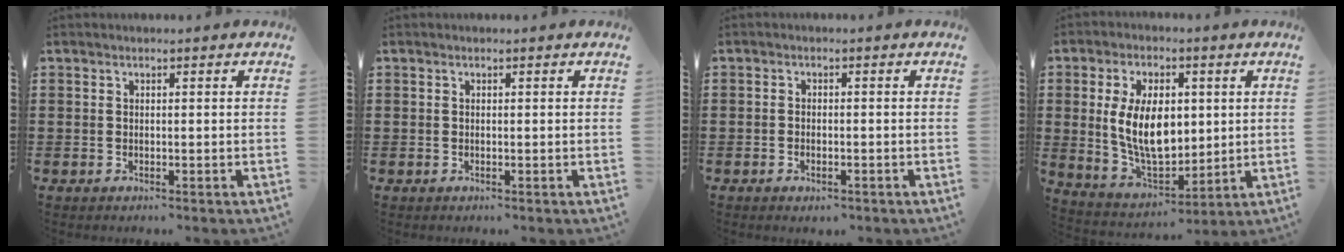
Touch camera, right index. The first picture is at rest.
{"total": 0.0}
{"total": 1.2, "force": [-0.9, 0.5, 0.5], "torque": [-0.013, -0.001, -0.018]}
{"total": 10.8, "force": [1.1, 6.5, 8.6], "torque": [-0.177, 0.002, 0.017]}